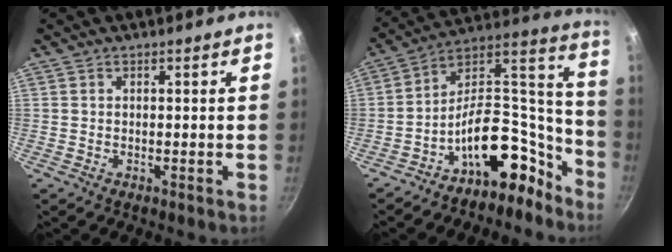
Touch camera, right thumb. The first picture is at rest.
{"total": 17.9, "force": [-11.4, 9.7, 9.8], "torque": [-0.075, 0.137, -0.180]}